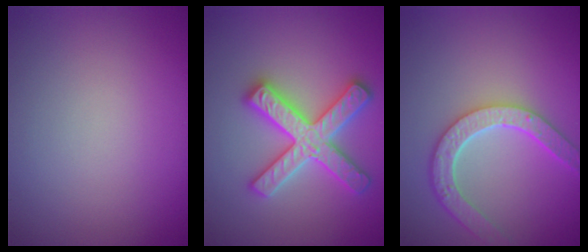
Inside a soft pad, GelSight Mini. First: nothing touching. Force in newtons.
{"total": 5.0, "press": 4.9, "slide": 0.8}
{"total": 4.6, "press": 3.7, "slide": 2.8}